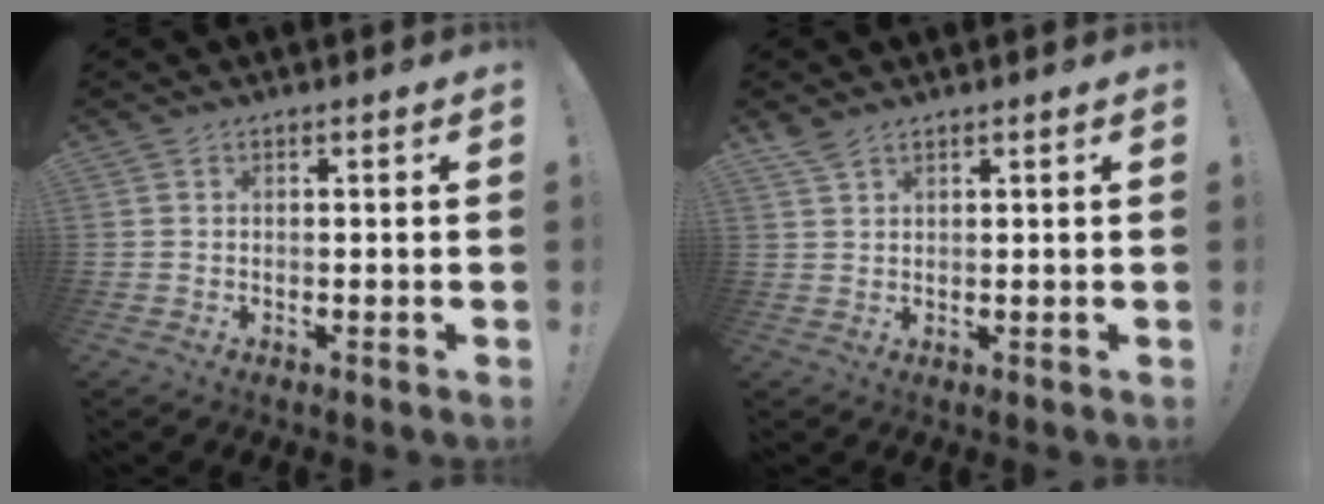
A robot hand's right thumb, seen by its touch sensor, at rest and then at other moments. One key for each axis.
{"total": 2.8, "fx": 2.3, "fy": 0.6, "fz": 1.4, "tx": -0.025, "ty": -0.015, "tz": 0.042}